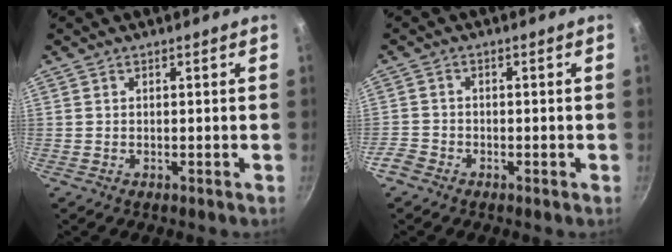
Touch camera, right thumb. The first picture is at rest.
{"total": 2.8, "force": [-2.1, 1.7, 0.9], "torque": [-0.021, 0.013, -0.044]}